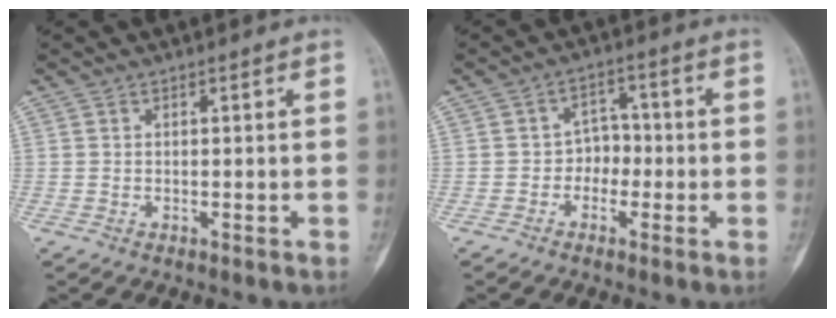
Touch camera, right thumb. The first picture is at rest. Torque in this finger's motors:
{"motor_torque": [0.00, -0.12, 0.26, -0.19, -0.09]}